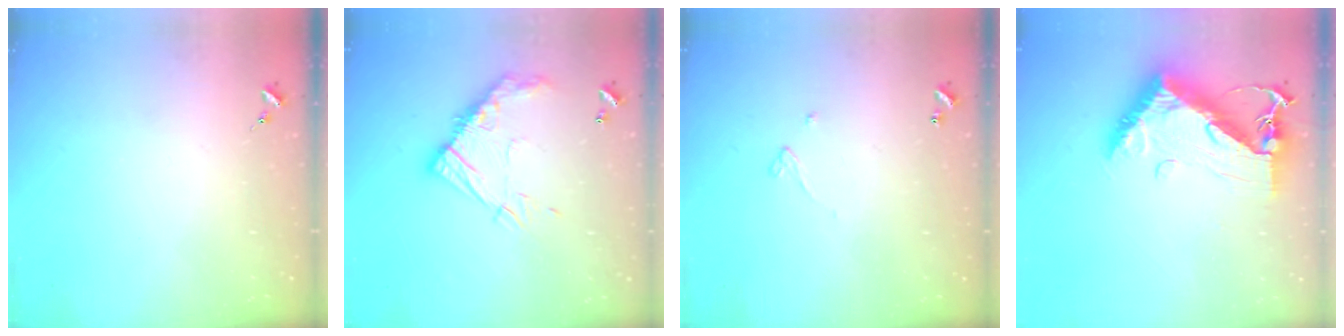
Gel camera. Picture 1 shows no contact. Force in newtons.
{"total": 12.5, "press": 12.5, "slide": 1.0}
{"total": 2.6, "press": 2.6, "slide": 0.2}
{"total": 14.1, "press": 14.0, "slide": 1.3}